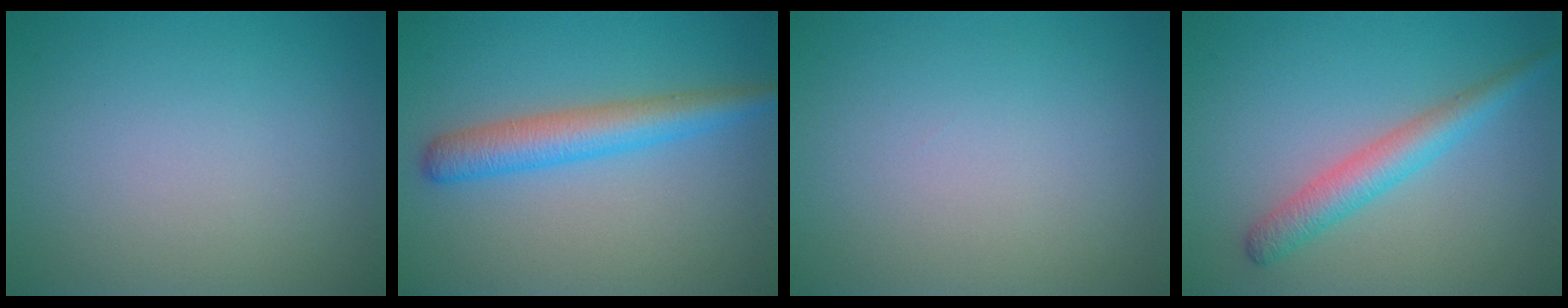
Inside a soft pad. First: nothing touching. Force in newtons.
{"total": 4.2, "press": 4.2, "slide": 0.1}
{"total": 0.0}
{"total": 3.2, "press": 3.2, "slide": 0.2}